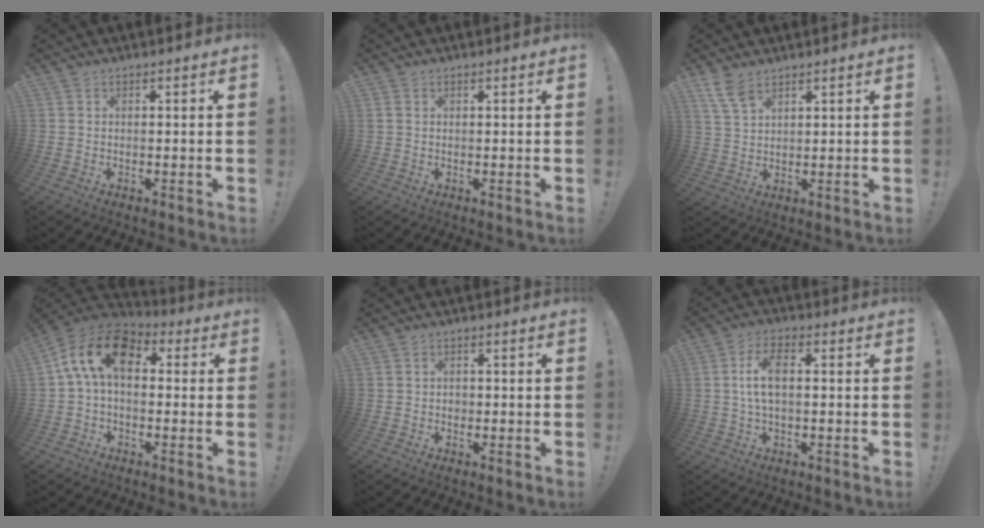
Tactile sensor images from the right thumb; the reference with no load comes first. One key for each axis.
{"total": 1.0, "fx": 0.4, "fy": 0.8, "fz": 0.4, "tx": -0.015, "ty": 0.004, "tz": 0.010}
{"total": 6.3, "fx": 4.5, "fy": 2.6, "fz": 3.5, "tx": -0.064, "ty": -0.025, "tz": 0.086}
{"total": 15.1, "fx": 3.7, "fy": 8.7, "fz": 11.7, "tx": -0.220, "ty": 0.006, "tz": 0.066}
{"total": 1.1, "fx": -0.3, "fy": 1.0, "fz": 0.4, "tx": -0.002, "ty": 0.002, "tz": -0.008}
{"total": 7.7, "fx": 0.7, "fy": 3.7, "fz": 6.7, "tx": -0.127, "ty": 0.005, "tz": 0.011}